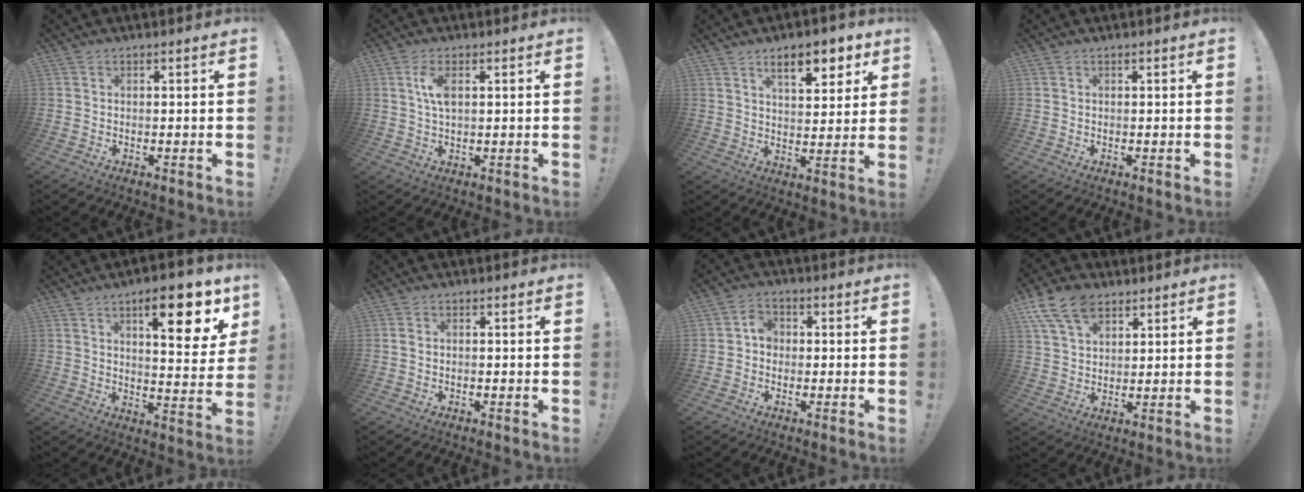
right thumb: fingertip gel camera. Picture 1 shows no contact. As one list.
[{"total": 5.1, "force": [1.3, 2.1, 4.4], "torque": [-0.081, -0.004, 0.016]}, {"total": 10.3, "force": [6.0, 3.8, 7.4], "torque": [-0.098, -0.025, 0.100]}, {"total": 0.0}, {"total": 15.8, "force": [8.2, 4.6, 12.6], "torque": [-0.163, -0.043, 0.122]}, {"total": 0.7, "force": [-0.1, 0.6, 0.4], "torque": [-0.007, 0.004, -0.002]}, {"total": 4.4, "force": [-0.6, 3.8, 2.3], "torque": [-0.028, 0.010, -0.013]}, {"total": 12.5, "force": [7.3, 7.8, 6.6], "torque": [-0.115, -0.025, 0.140]}]